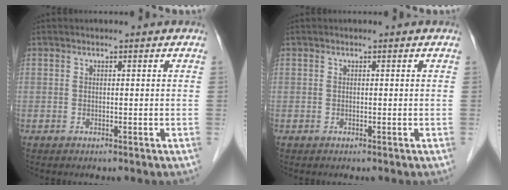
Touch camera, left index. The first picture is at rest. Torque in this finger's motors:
{"motor_torque": [-0.01, 0.01, 0.00, 0.00]}